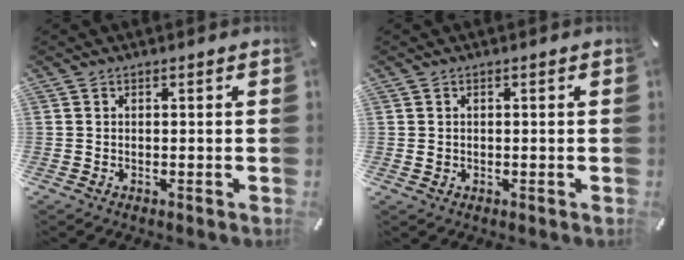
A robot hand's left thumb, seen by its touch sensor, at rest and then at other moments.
{"total": 1.0, "force": [-0.1, 1.0, 0.3], "torque": [-0.007, 0.005, -0.005]}